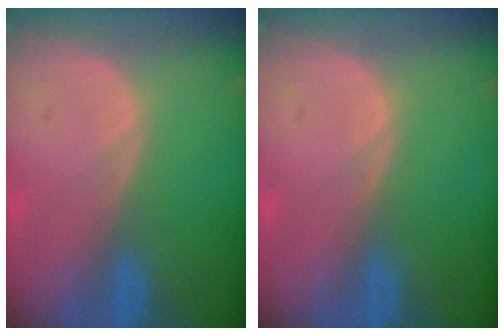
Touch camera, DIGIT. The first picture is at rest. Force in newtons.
{"total": 0.0}